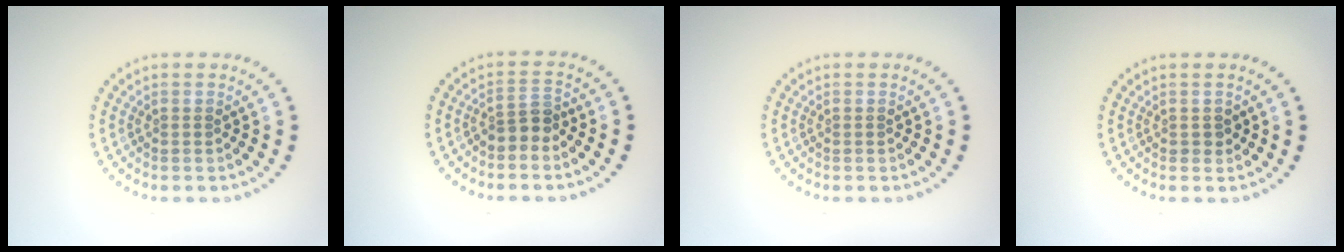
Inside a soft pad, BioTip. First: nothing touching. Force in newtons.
{"total": 1.9, "press": 1.5, "slide": 1.1}
{"total": 0.0}
{"total": 0.7, "press": 0.7, "slide": 0.0}